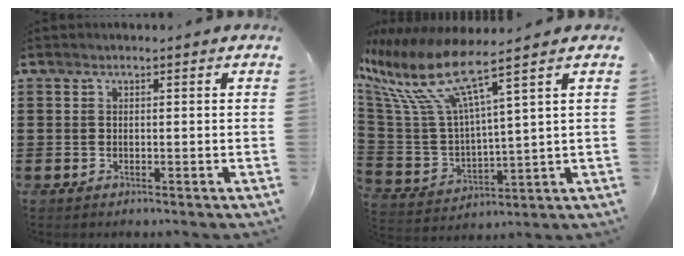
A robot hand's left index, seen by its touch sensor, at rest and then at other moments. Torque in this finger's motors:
{"motor_torque": [2.14, 0.00, 0.63, 0.21]}